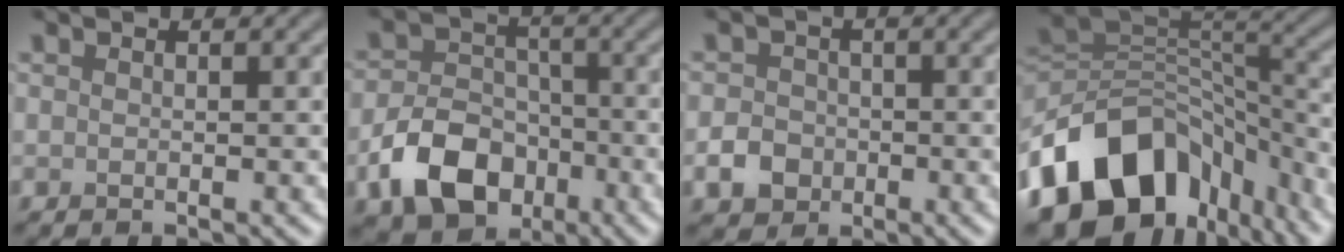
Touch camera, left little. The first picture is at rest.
{"total": 7.5, "force": [-3.4, 5.2, 4.2], "torque": [-0.077, -0.005, -0.066]}
{"total": 2.8, "force": [-1.0, 2.4, 1.1], "torque": [-0.017, 0.002, -0.021]}
{"total": 14.9, "force": [-8.2, 10.2, 7.2], "torque": [-0.147, -0.003, -0.132]}